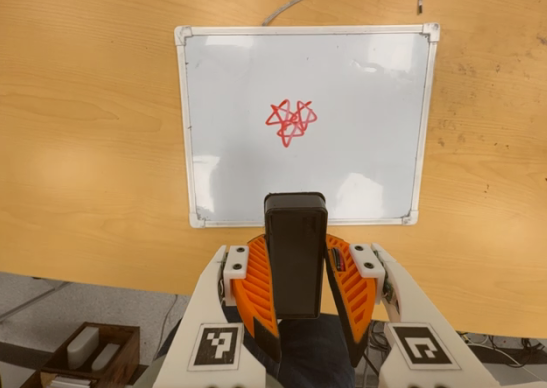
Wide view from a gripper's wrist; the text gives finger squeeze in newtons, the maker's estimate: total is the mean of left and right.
{"total": 8.7, "left": 7.8, "right": 9.6}